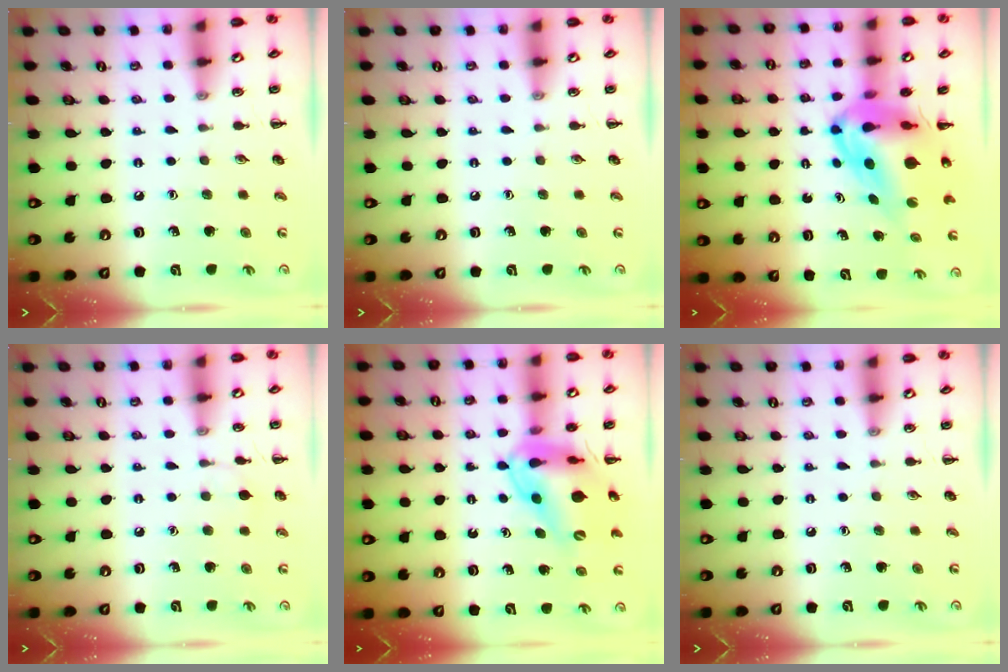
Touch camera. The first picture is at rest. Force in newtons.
{"total": 0.0}
{"total": 10.6, "press": 10.0, "slide": 3.4}
{"total": 4.5, "press": 4.2, "slide": 1.5}
{"total": 14.0, "press": 13.4, "slide": 4.0}
{"total": 0.0}